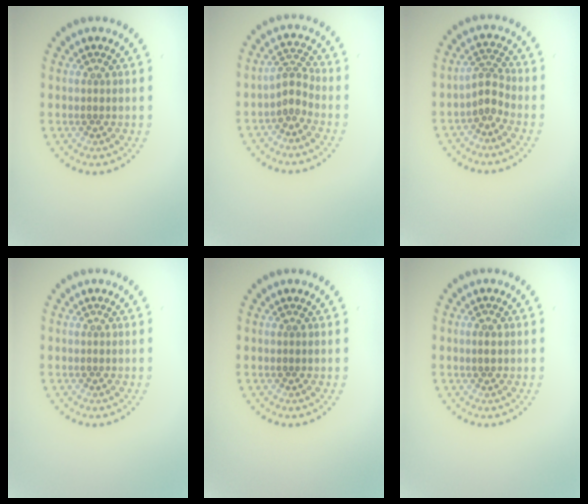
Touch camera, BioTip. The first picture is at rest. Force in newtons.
{"total": 2.2, "press": 1.5, "slide": 1.5}
{"total": 2.2, "press": 1.6, "slide": 1.5}
{"total": 0.0}
{"total": 0.0}
{"total": 0.8, "press": 0.8, "slide": 0.1}